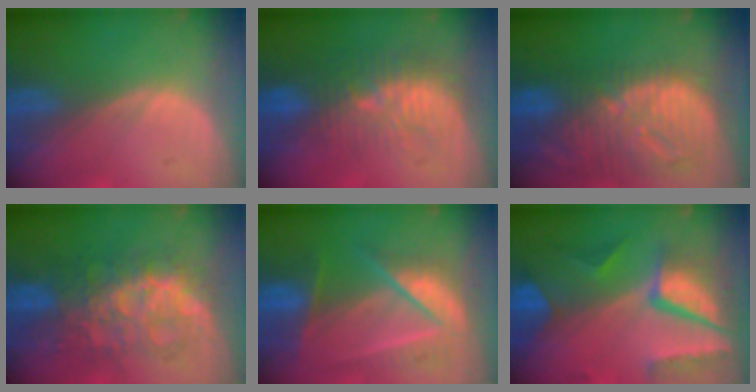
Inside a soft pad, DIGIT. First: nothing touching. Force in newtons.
{"total": 9.7, "press": 9.0, "slide": 3.6}
{"total": 12.9, "press": 11.2, "slide": 6.4}
{"total": 9.7, "press": 9.6, "slide": 0.7}
{"total": 9.0, "press": 8.1, "slide": 3.8}
{"total": 10.4, "press": 8.8, "slide": 5.6}